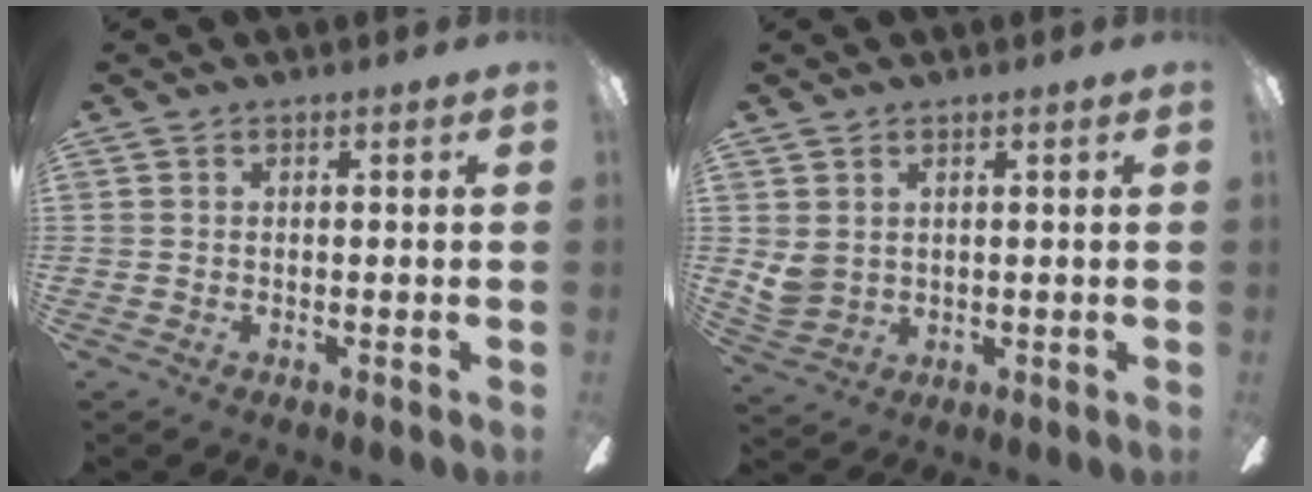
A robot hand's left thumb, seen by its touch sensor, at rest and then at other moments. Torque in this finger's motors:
{"motor_torque": [0.64, 0.72, 0.40, -0.58, 0.01]}